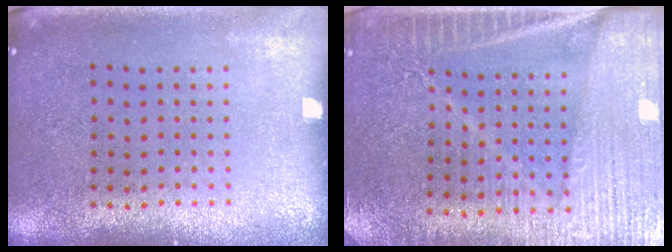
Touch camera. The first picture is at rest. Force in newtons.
{"total": 4.0, "press": 3.7, "slide": 1.5}